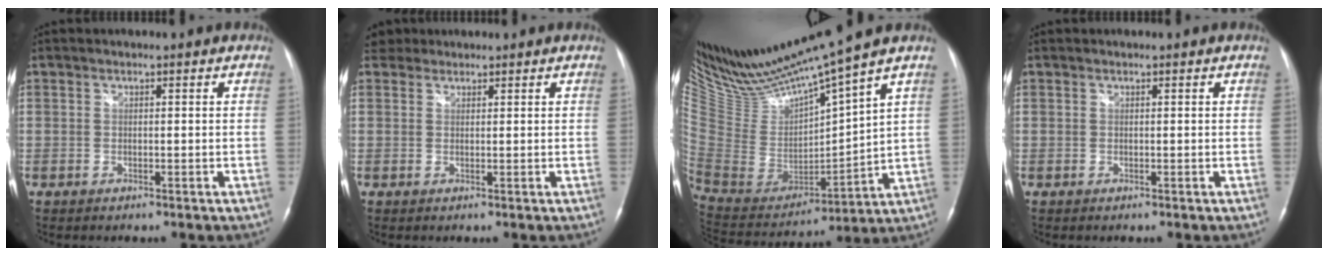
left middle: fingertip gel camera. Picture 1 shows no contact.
{"total": 2.3, "force": [1.9, 1.2, -0.4], "torque": [0.008, 0.017, 0.031]}
{"total": 16.8, "force": [14.9, -0.6, 7.8], "torque": [-0.154, -0.028, 0.301]}
{"total": 0.0}